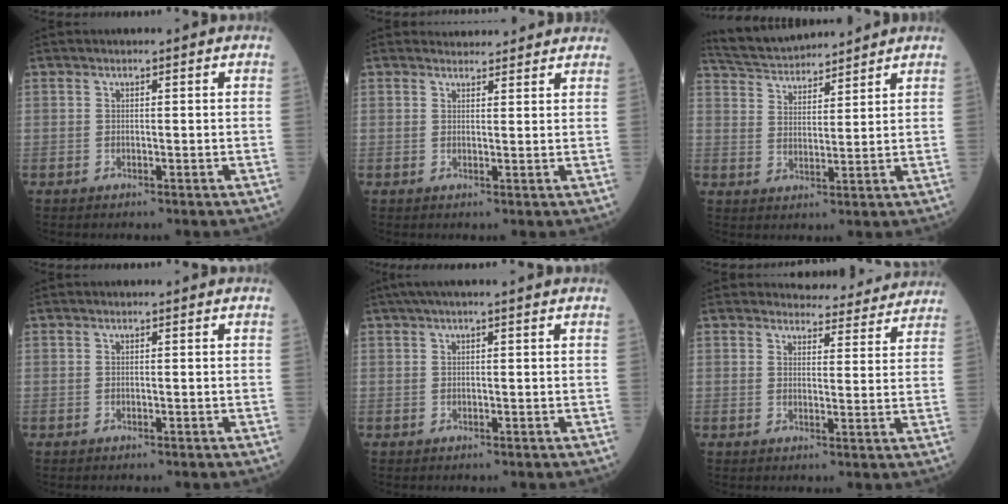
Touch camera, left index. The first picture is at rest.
{"total": 3.7, "force": [3.6, 0.7, 0.3], "torque": [-0.009, 0.020, 0.049]}
{"total": 10.1, "force": [9.7, 1.1, 2.6], "torque": [-0.060, 0.027, 0.174]}
{"total": 0.0}
{"total": 3.1, "force": [2.2, -0.5, 2.2], "torque": [-0.041, 0.027, 0.043]}
{"total": 10.1, "force": [9.9, 2.1, 0.8], "torque": [0.012, -0.006, 0.103]}